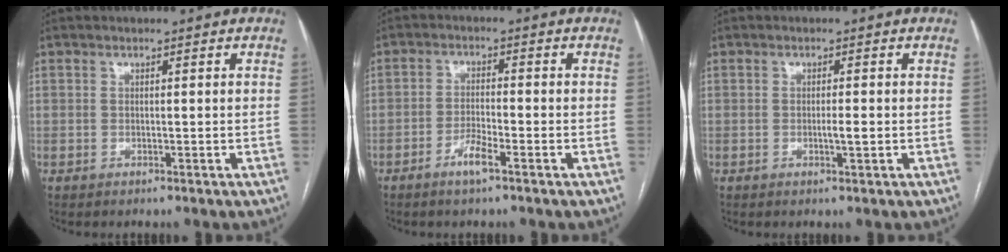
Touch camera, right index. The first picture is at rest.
{"total": 3.4, "force": [-2.2, 0.2, 2.5], "torque": [-0.050, 0.000, -0.047]}
{"total": 1.6, "force": [-0.3, 0.1, 1.6], "torque": [-0.030, -0.002, -0.006]}